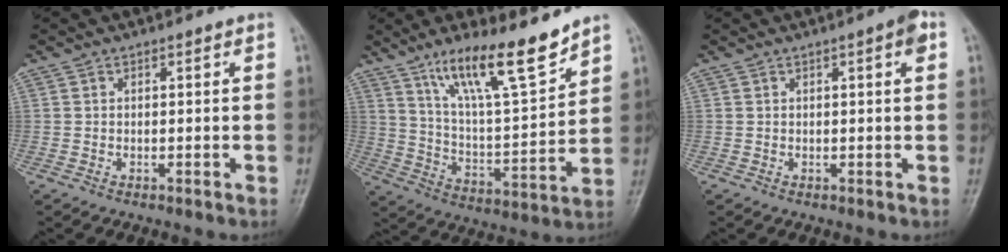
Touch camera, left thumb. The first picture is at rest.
{"total": 15.5, "force": [11.2, 2.7, 10.4], "torque": [-0.162, -0.067, 0.206]}
{"total": 2.6, "force": [0.9, 0.4, 2.4], "torque": [-0.031, 0.003, 0.010]}